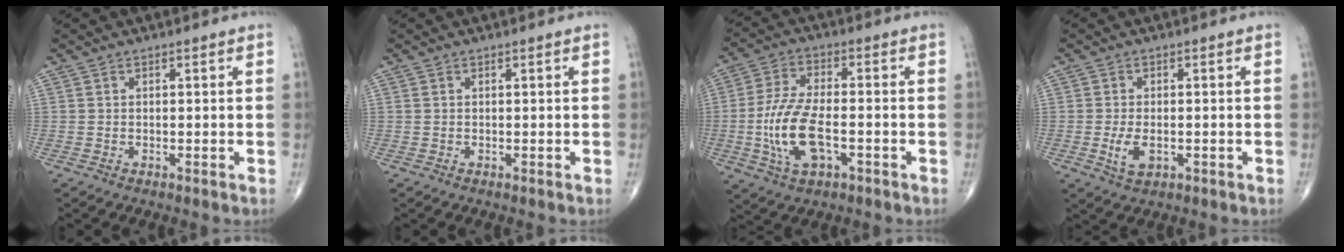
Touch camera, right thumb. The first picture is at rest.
{"total": 0.0}
{"total": 12.4, "force": [-2.8, 5.8, 10.6], "torque": [-0.221, 0.012, -0.051]}
{"total": 4.3, "force": [-0.9, 2.3, 3.5], "torque": [-0.067, -0.005, -0.013]}